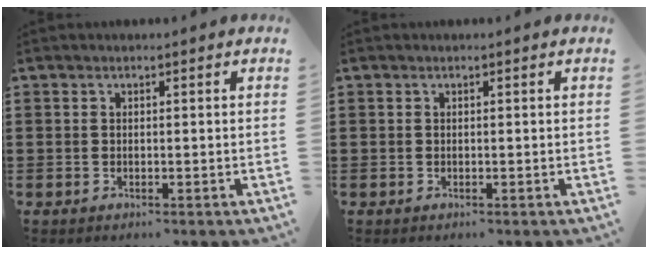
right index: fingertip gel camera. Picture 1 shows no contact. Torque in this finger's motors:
{"motor_torque": [-0.02, 0.02, 0.00, -0.01]}